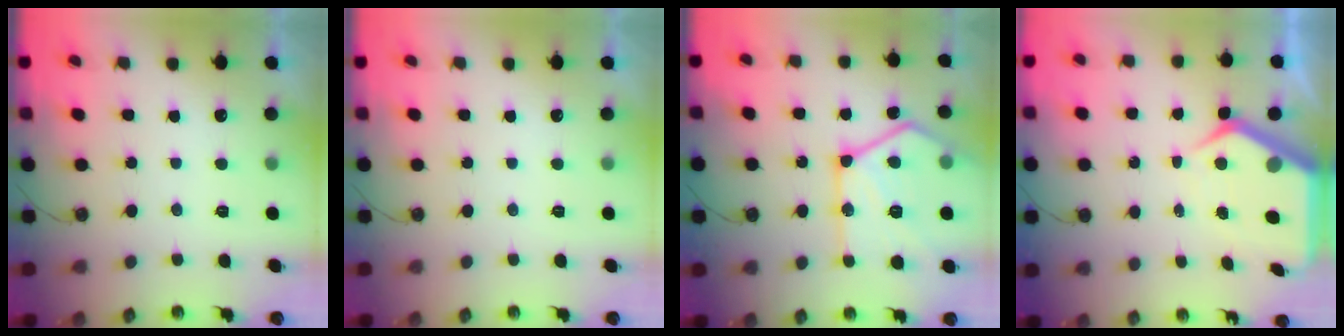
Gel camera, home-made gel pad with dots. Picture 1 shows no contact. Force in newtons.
{"total": 0.0}
{"total": 23.4, "press": 23.2, "slide": 2.5}
{"total": 7.8, "press": 7.8, "slide": 0.7}